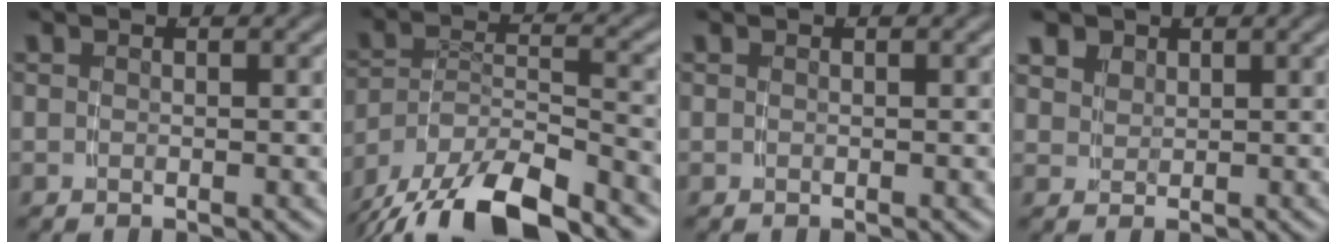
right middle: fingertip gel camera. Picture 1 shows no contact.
{"total": 8.9, "force": [-6.2, 4.5, 4.5], "torque": [-0.081, -0.019, -0.104]}
{"total": 0.0}
{"total": 2.4, "force": [1.3, 1.6, 1.2], "torque": [-0.026, -0.007, 0.036]}